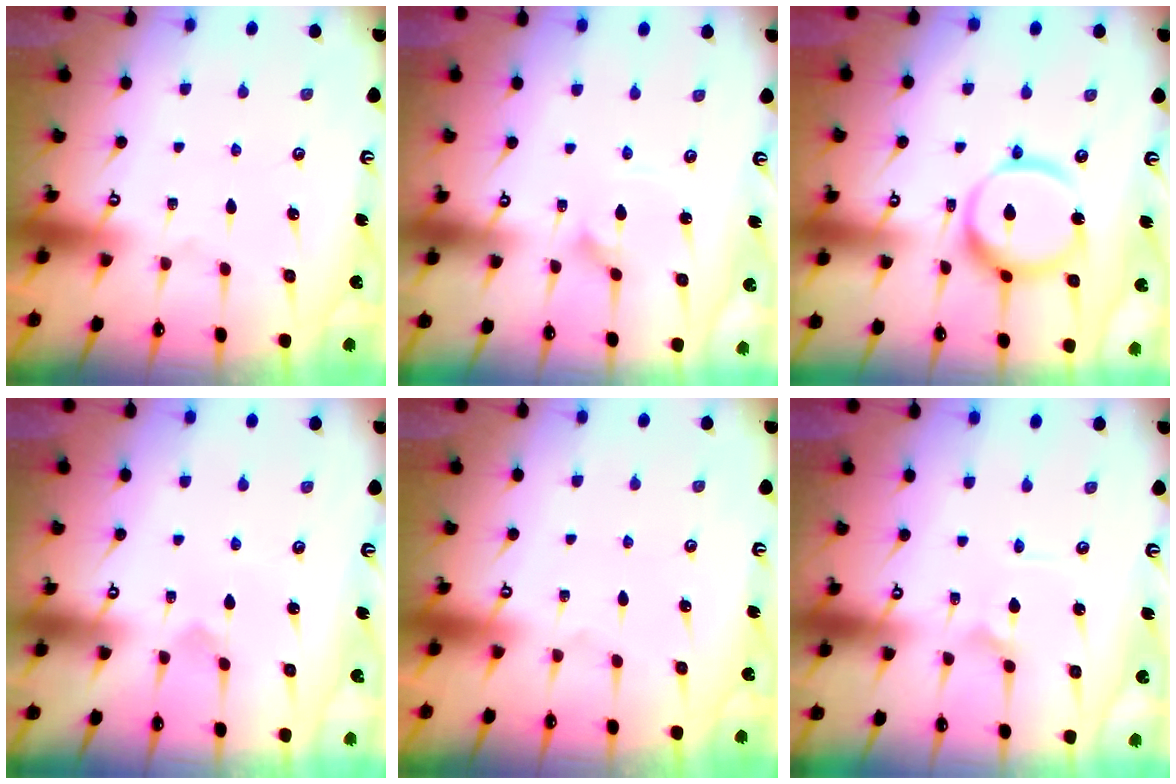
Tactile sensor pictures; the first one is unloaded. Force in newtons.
{"total": 1.8, "press": 1.8, "slide": 0.2}
{"total": 14.2, "press": 14.1, "slide": 1.5}
{"total": 3.2, "press": 3.2, "slide": 0.2}
{"total": 0.0}
{"total": 1.8, "press": 1.8, "slide": 0.1}